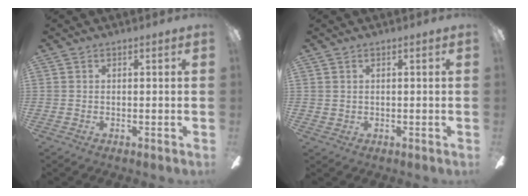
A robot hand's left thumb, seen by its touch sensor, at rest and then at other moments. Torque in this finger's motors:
{"motor_torque": [-0.20, -0.14, -0.09, -0.10, 0.00]}